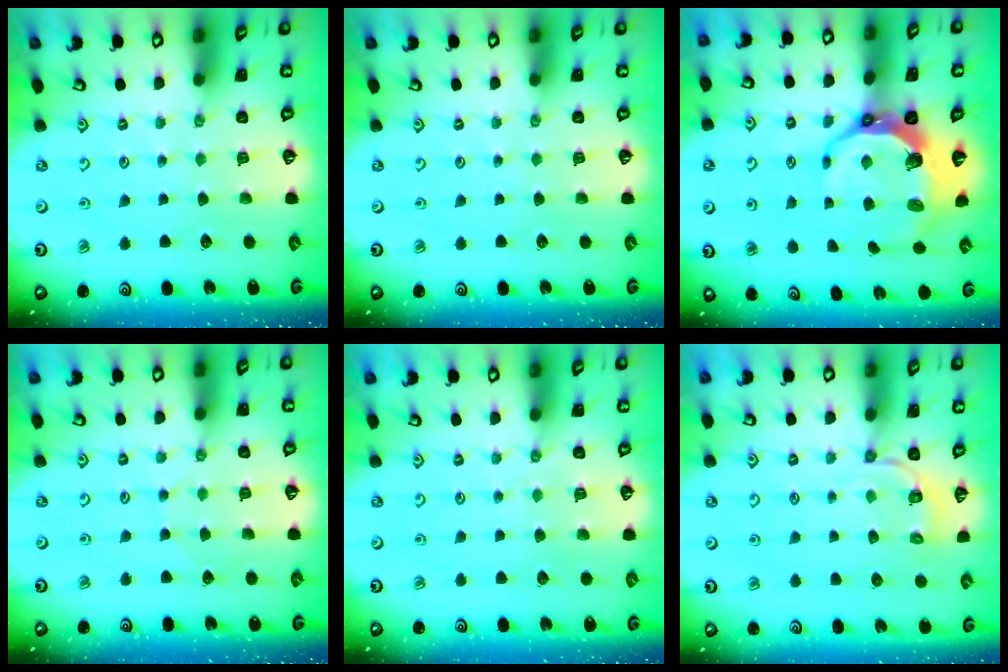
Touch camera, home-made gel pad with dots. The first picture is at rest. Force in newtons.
{"total": 0.0}
{"total": 10.8, "press": 9.5, "slide": 5.2}
{"total": 4.7, "press": 4.6, "slide": 0.5}
{"total": 2.5, "press": 2.4, "slide": 0.4}
{"total": 3.3, "press": 2.8, "slide": 1.7}